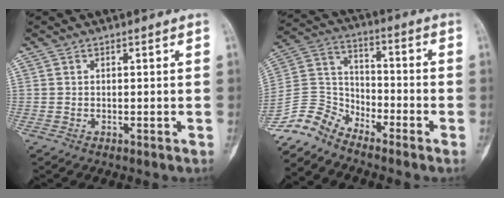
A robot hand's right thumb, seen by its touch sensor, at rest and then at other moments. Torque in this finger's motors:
{"motor_torque": [0.33, 0.50, -0.52, -0.52, 0.00]}